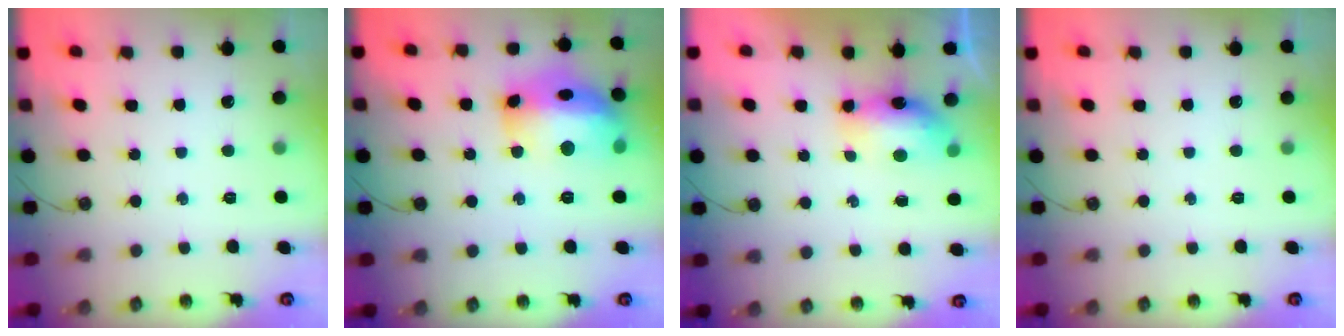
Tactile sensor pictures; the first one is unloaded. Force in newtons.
{"total": 19.9, "press": 19.8, "slide": 1.6}
{"total": 9.0, "press": 8.0, "slide": 3.9}
{"total": 0.0}